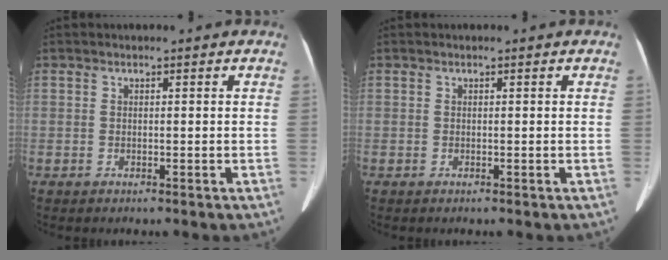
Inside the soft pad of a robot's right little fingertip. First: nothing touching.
{"total": 0.0}